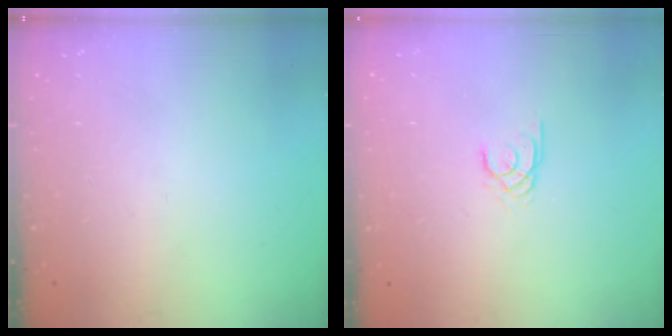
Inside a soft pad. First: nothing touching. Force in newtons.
{"total": 1.6, "press": 1.6, "slide": 0.2}